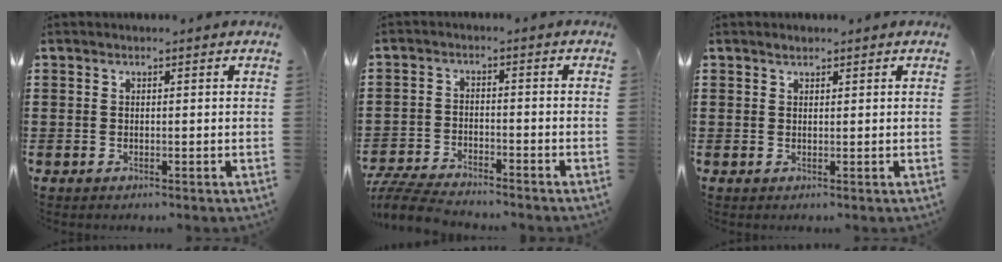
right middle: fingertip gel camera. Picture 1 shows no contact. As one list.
[{"total": 6.1, "force": [-5.9, 0.8, 1.3], "torque": [-0.034, 0.004, -0.117]}, {"total": 0.9, "force": [0.8, 0.4, 0.1], "torque": [-0.004, 0.002, 0.015]}]